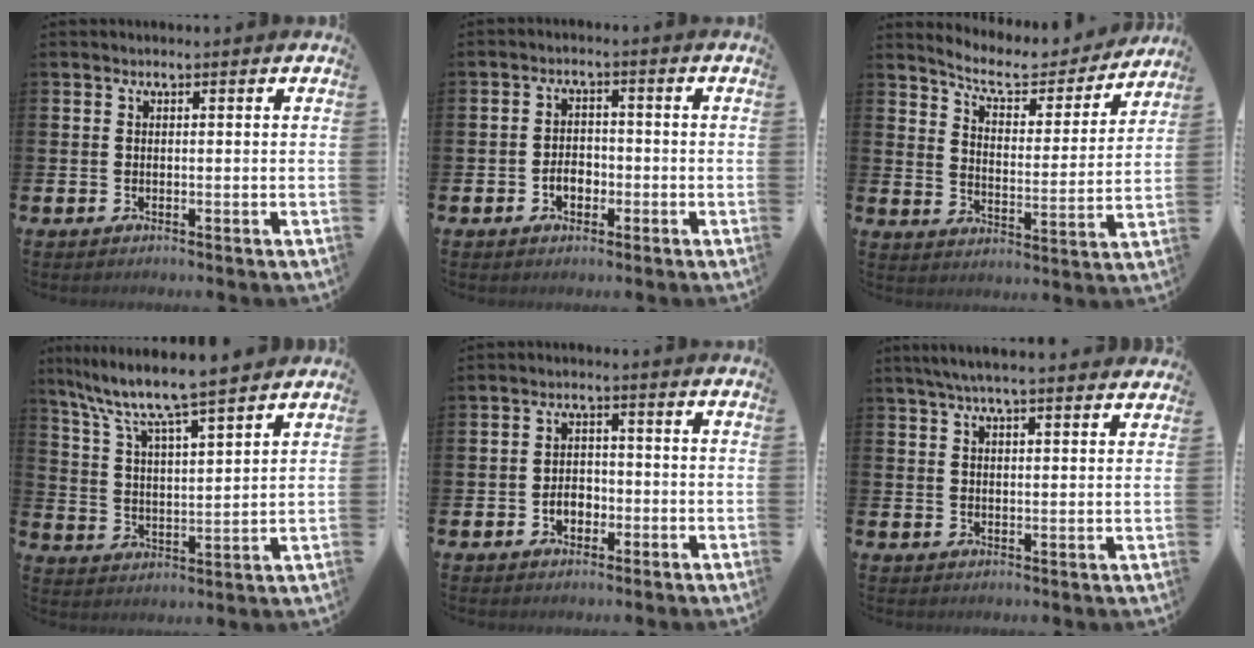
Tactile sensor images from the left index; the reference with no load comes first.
{"total": 2.9, "force": [-1.1, 2.0, 1.8], "torque": [-0.022, -0.001, -0.027]}
{"total": 7.5, "force": [6.9, 2.1, 2.2], "torque": [-0.062, -0.051, 0.114]}
{"total": 8.4, "force": [7.7, 0.4, 3.3], "torque": [-0.096, -0.053, 0.129]}
{"total": 2.9, "force": [-1.1, 2.1, 1.7], "torque": [-0.020, -0.001, -0.027]}
{"total": 5.0, "force": [4.7, 0.1, 1.7], "torque": [-0.039, -0.014, 0.084]}